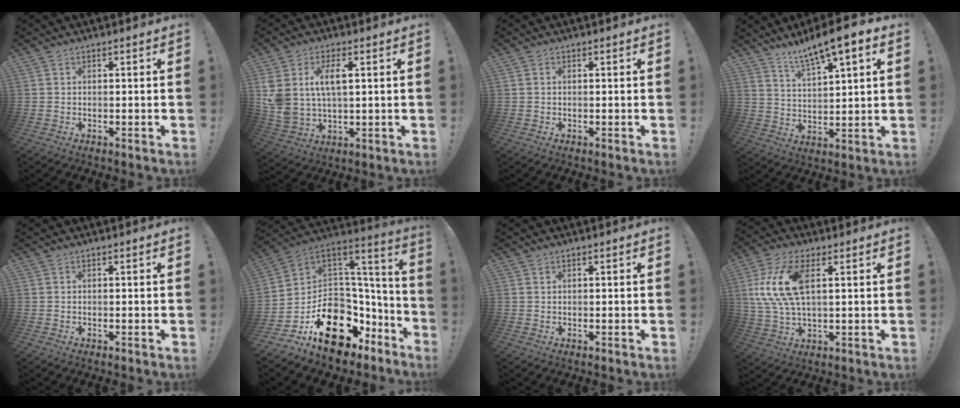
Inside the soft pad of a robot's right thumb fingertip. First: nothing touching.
{"total": 9.9, "force": [3.3, 5.4, 7.6], "torque": [-0.162, -0.006, 0.059]}
{"total": 0.0}
{"total": 9.8, "force": [7.8, 1.7, 5.7], "torque": [-0.102, -0.048, 0.134]}
{"total": 0.0}
{"total": 19.6, "force": [-8.0, 14.4, 10.7], "torque": [-0.140, 0.023, -0.097]}
{"total": 0.6, "force": [0.4, 0.4, 0.1], "torque": [0.003, -0.002, 0.008]}
{"total": 14.2, "force": [3.6, 6.9, 11.8], "torque": [-0.234, -0.007, 0.065]}